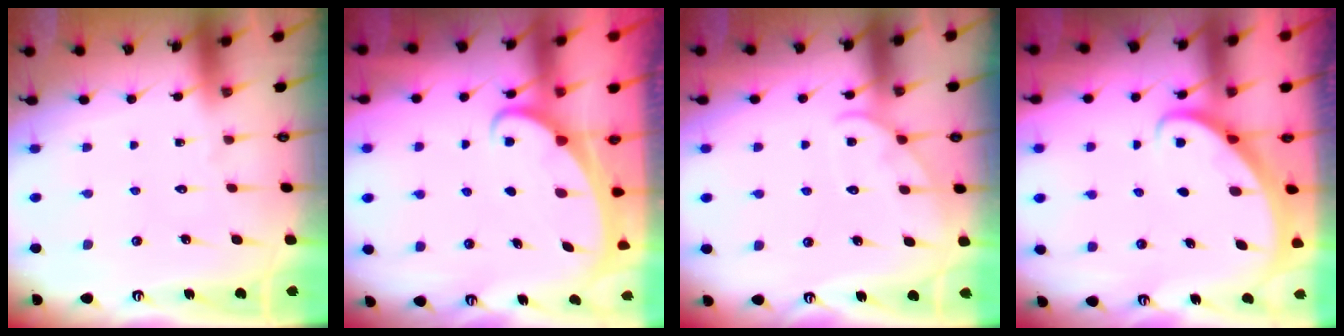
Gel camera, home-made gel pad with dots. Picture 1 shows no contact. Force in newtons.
{"total": 1.9, "press": 1.9, "slide": 0.3}
{"total": 6.5, "press": 6.4, "slide": 0.8}
{"total": 2.5, "press": 2.5, "slide": 0.3}